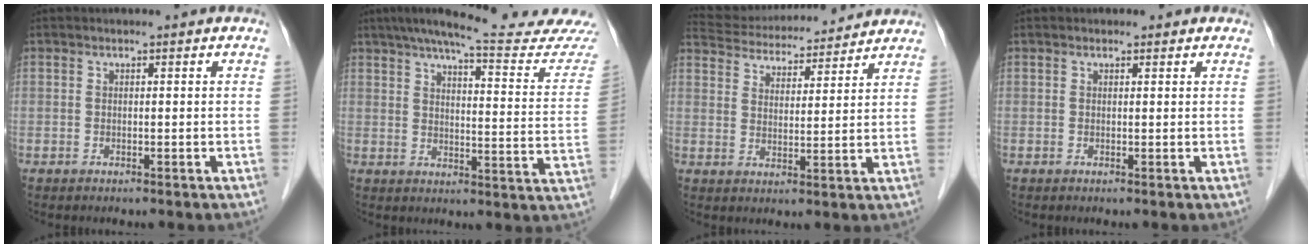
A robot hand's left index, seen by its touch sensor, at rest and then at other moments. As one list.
[{"total": 20.0, "force": [18.3, -0.5, 8.0], "torque": [-0.113, -0.059, 0.227]}, {"total": 15.5, "force": [14.7, 2.7, 4.1], "torque": [-0.072, 0.032, 0.224]}, {"total": 0.6, "force": [0.4, 0.4, 0.1], "torque": [-0.008, -0.001, 0.003]}]